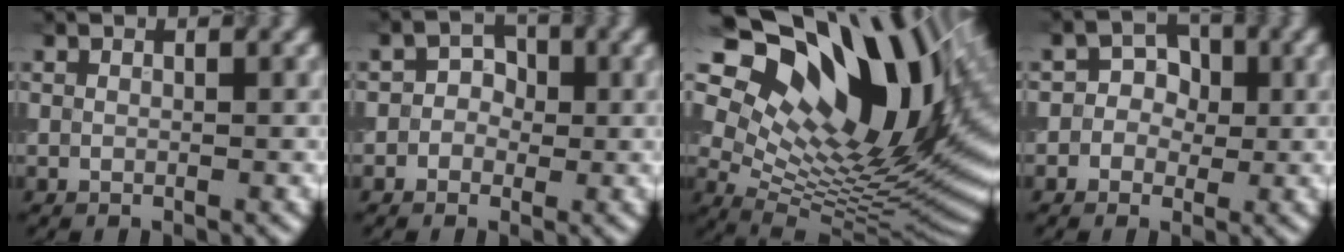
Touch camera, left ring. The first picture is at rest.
{"total": 2.3, "force": [-0.2, 2.1, 0.7], "torque": [0.018, 0.004, -0.020]}
{"total": 19.4, "force": [9.5, 9.6, 13.9], "torque": [-0.199, 0.032, 0.162]}
{"total": 2.9, "force": [-0.1, 2.7, 1.1], "torque": [0.009, 0.007, -0.023]}